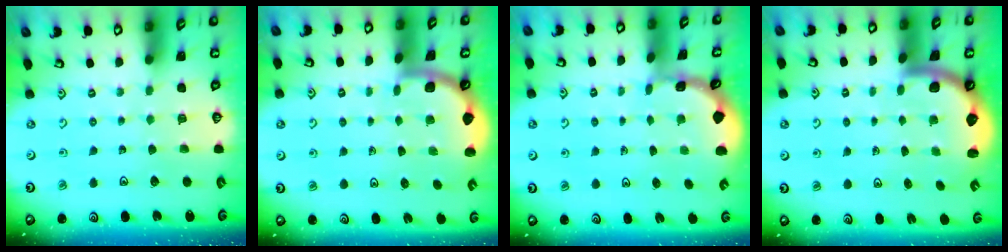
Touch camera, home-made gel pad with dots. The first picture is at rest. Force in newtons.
{"total": 1.9, "press": 1.9, "slide": 0.0}
{"total": 1.2, "press": 1.1, "slide": 0.2}
{"total": 2.3, "press": 2.3, "slide": 0.4}